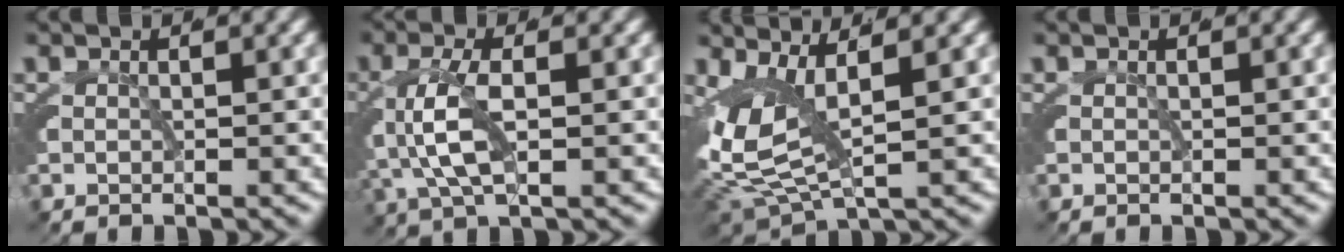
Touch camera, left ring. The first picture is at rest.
{"total": 4.0, "force": [-1.0, 1.6, 3.5], "torque": [-0.097, -0.010, -0.012]}
{"total": 8.1, "force": [0.5, 5.3, 6.1], "torque": [-0.147, -0.022, 0.013]}
{"total": 0.0}